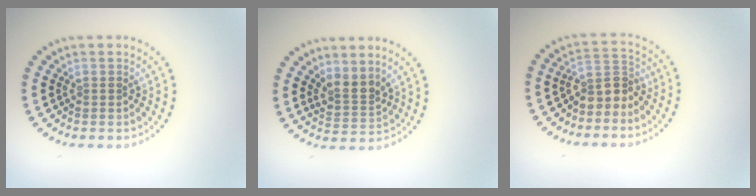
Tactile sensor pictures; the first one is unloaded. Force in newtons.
{"total": 2.5, "press": 1.8, "slide": 1.7}
{"total": 2.8, "press": 2.3, "slide": 1.6}